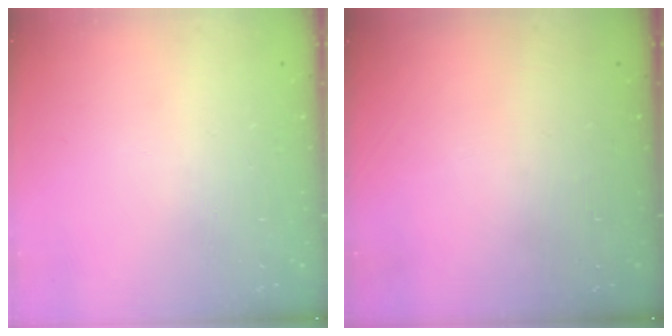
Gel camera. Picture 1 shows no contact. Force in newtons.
{"total": 0.0}